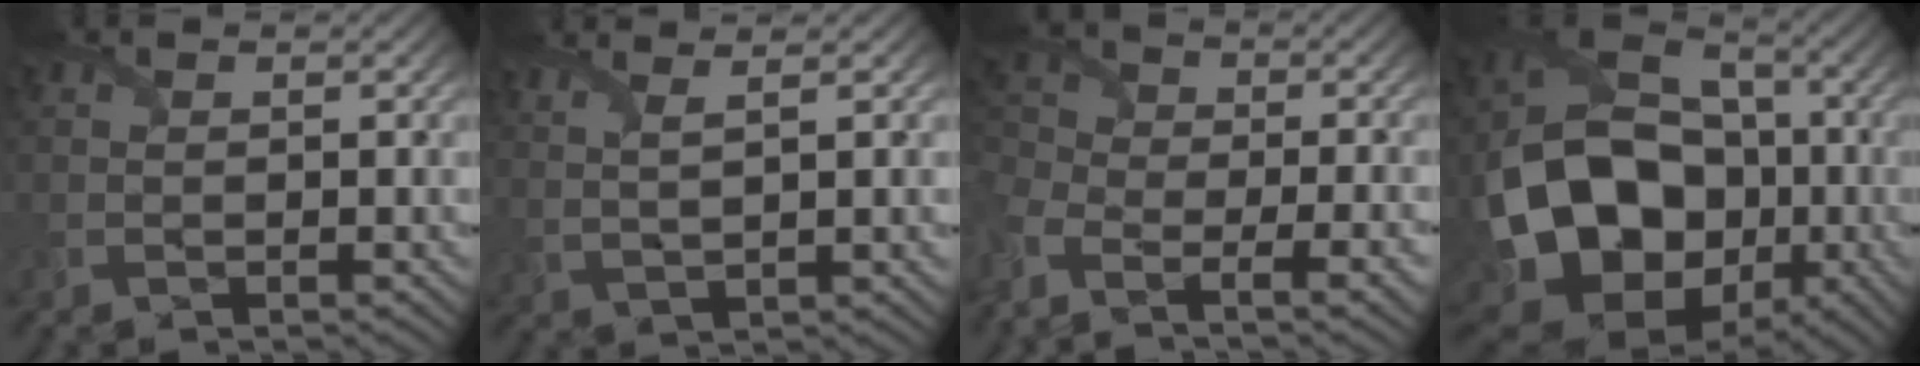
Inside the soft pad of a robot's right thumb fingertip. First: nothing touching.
{"total": 5.3, "force": [2.9, 1.4, 4.2], "torque": [-0.068, 0.015, 0.042]}
{"total": 8.2, "force": [-5.0, 3.8, 5.3], "torque": [-0.134, -0.029, -0.080]}
{"total": 19.5, "force": [-4.2, 14.5, 12.3], "torque": [-0.258, -0.027, -0.067]}